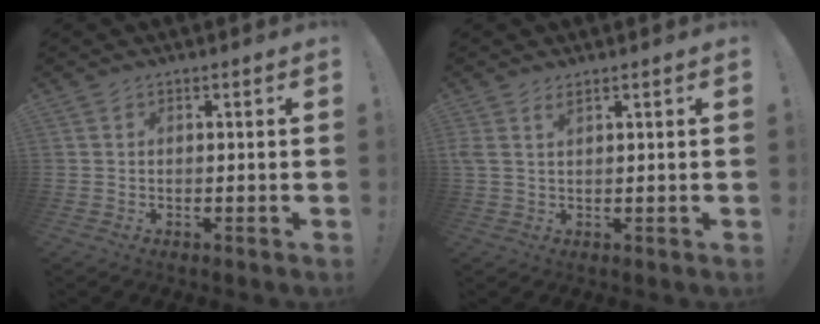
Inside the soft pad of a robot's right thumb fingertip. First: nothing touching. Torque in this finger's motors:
{"motor_torque": [0.14, -0.06, 0.28, -0.01, 0.15]}